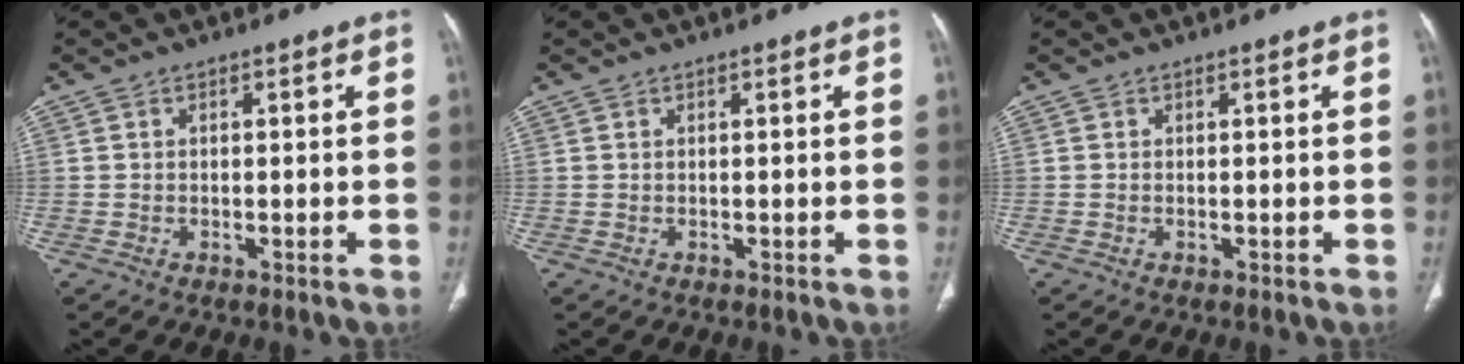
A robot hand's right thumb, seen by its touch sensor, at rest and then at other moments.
{"total": 0.0}
{"total": 0.0}